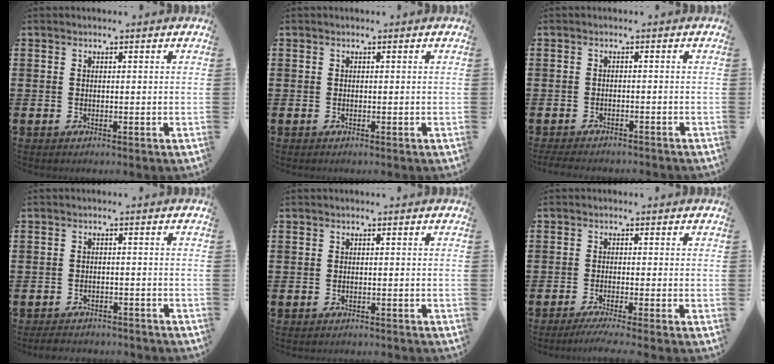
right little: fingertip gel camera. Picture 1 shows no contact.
{"total": 0.0}
{"total": 1.5, "force": [-1.5, 0.2, 0.3], "torque": [-0.009, 0.002, -0.030]}
{"total": 2.0, "force": [-2.0, 0.2, 0.1], "torque": [-0.008, 0.003, -0.043]}
{"total": 0.5, "force": [-0.5, 0.0, 0.0], "torque": [0.000, -0.003, -0.010]}
{"total": 1.9, "force": [-1.3, -0.1, 1.3], "torque": [-0.022, -0.001, -0.025]}